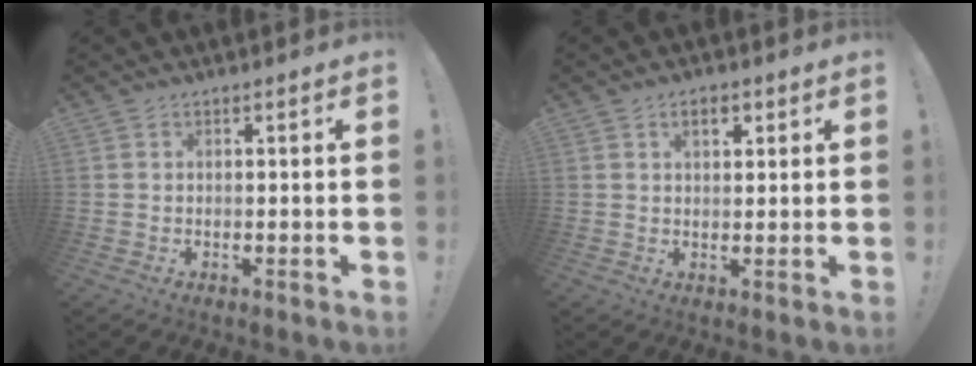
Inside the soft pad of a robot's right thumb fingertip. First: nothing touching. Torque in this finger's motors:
{"motor_torque": [-0.33, 0.63, 0.08, -0.06, 0.00]}